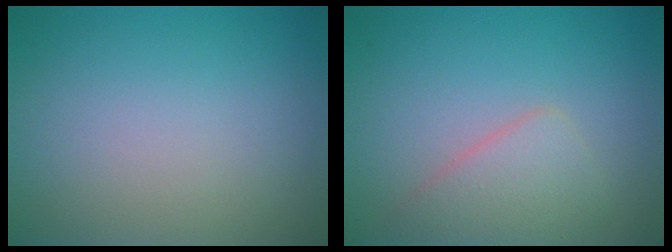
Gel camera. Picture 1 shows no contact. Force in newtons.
{"total": 2.8, "press": 2.8, "slide": 0.2}